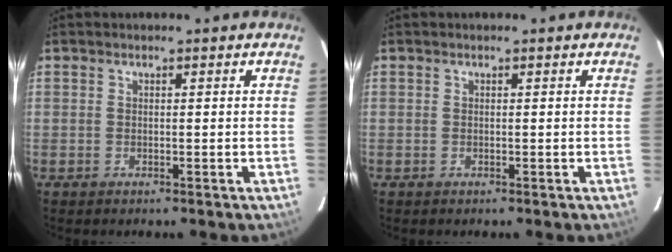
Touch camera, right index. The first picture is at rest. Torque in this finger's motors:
{"motor_torque": [0.00, 0.00, 0.03, 0.00]}